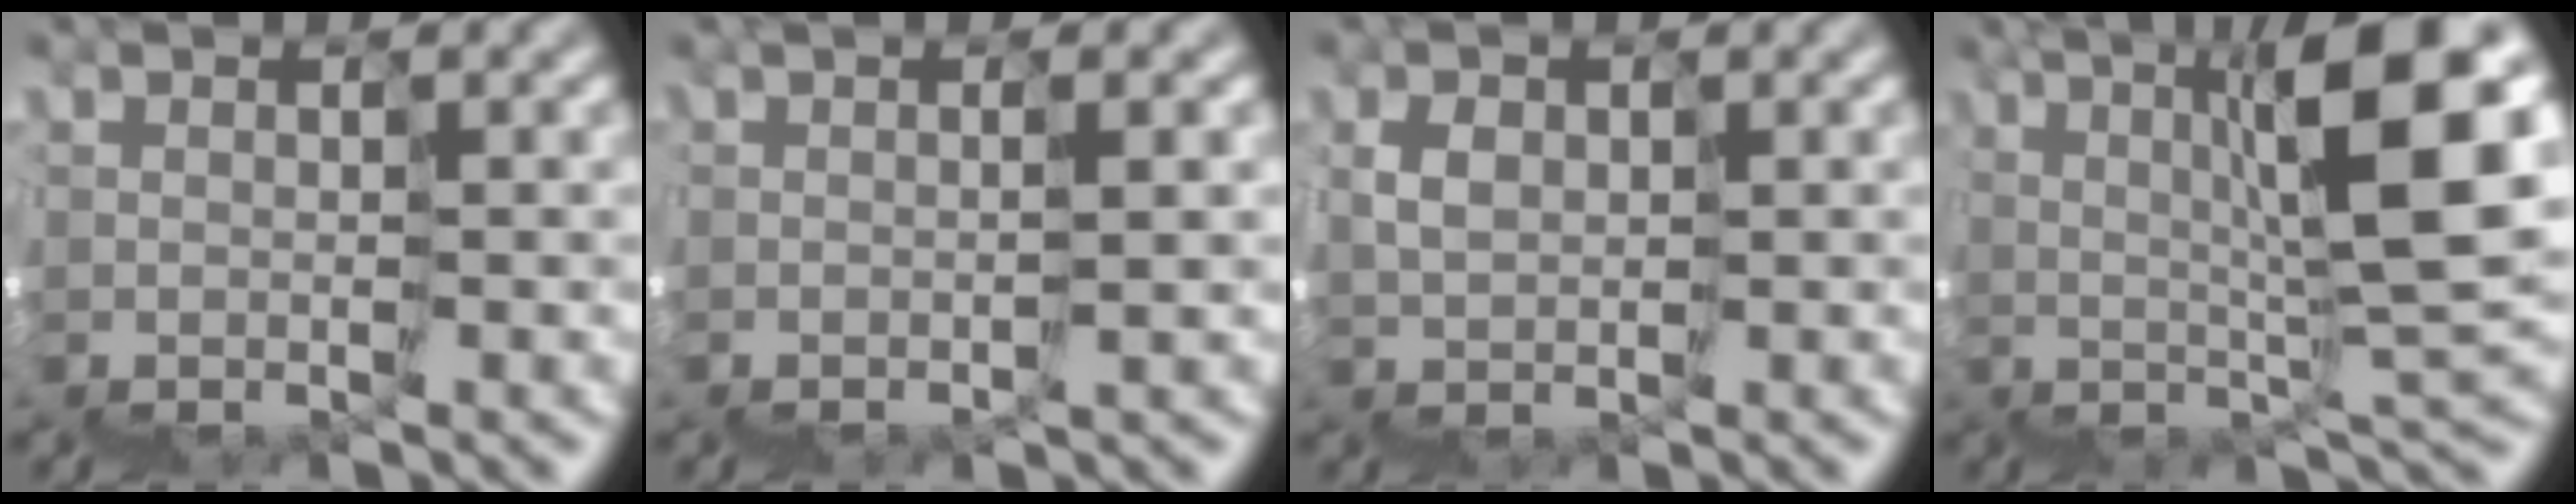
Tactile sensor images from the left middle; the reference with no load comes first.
{"total": 2.6, "force": [1.1, 0.1, 2.3], "torque": [-0.018, 0.013, 0.025]}
{"total": 0.7, "force": [0.6, 0.1, 0.3], "torque": [-0.016, 0.018, 0.007]}
{"total": 9.3, "force": [3.2, 0.1, 8.7], "torque": [-0.133, 0.033, 0.054]}